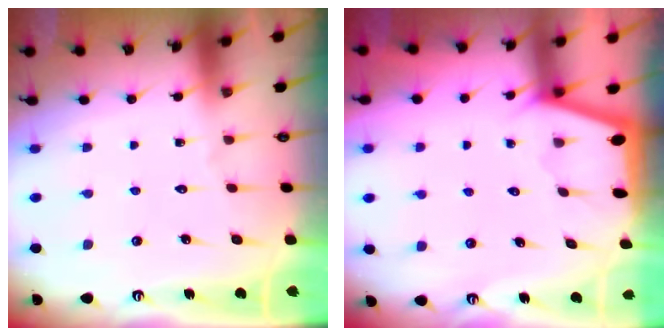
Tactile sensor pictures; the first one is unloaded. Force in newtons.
{"total": 1.7, "press": 1.6, "slide": 0.3}